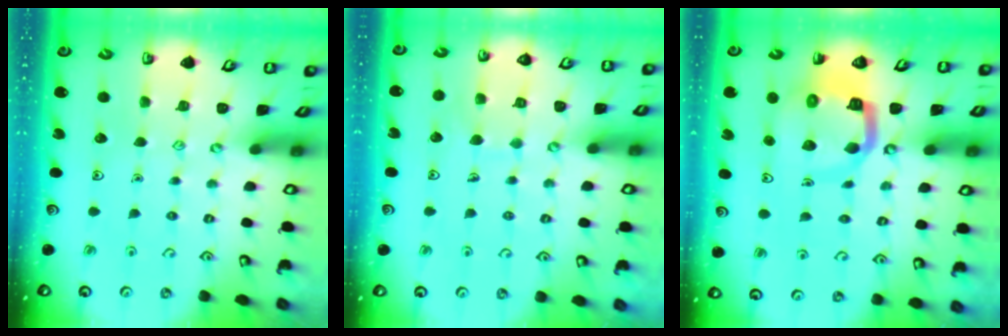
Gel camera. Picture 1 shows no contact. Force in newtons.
{"total": 5.9, "press": 5.9, "slide": 0.4}
{"total": 9.0, "press": 9.0, "slide": 1.1}